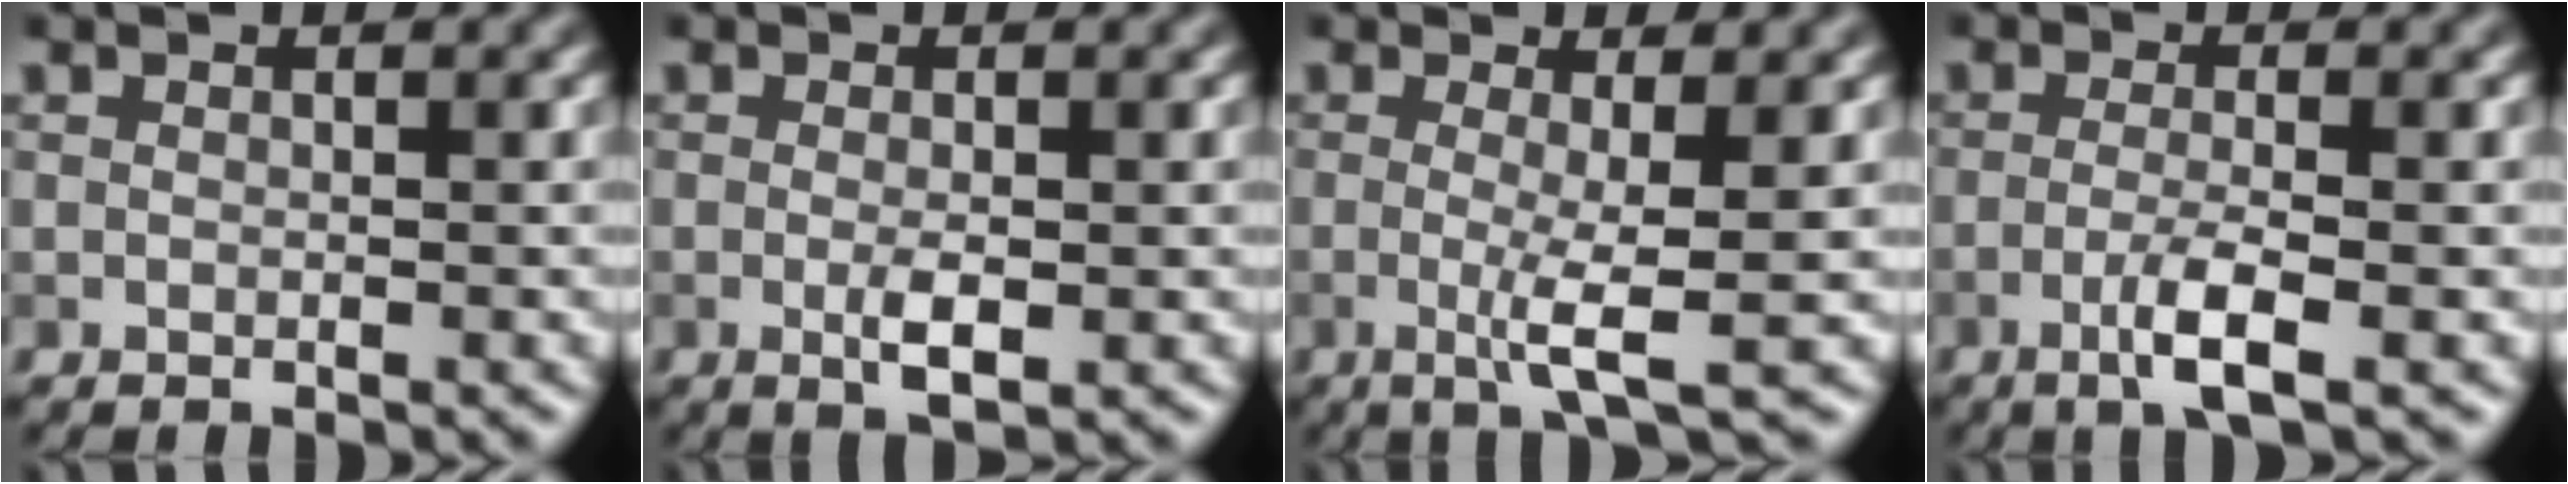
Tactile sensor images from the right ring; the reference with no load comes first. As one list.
[{"total": 1.9, "force": [-0.3, 0.4, 1.9], "torque": [-0.037, 0.001, -0.002]}, {"total": 3.7, "force": [-0.3, 0.5, 3.7], "torque": [-0.065, -0.004, -0.006]}, {"total": 3.0, "force": [-1.3, 0.3, 2.7], "torque": [-0.051, 0.012, -0.032]}]